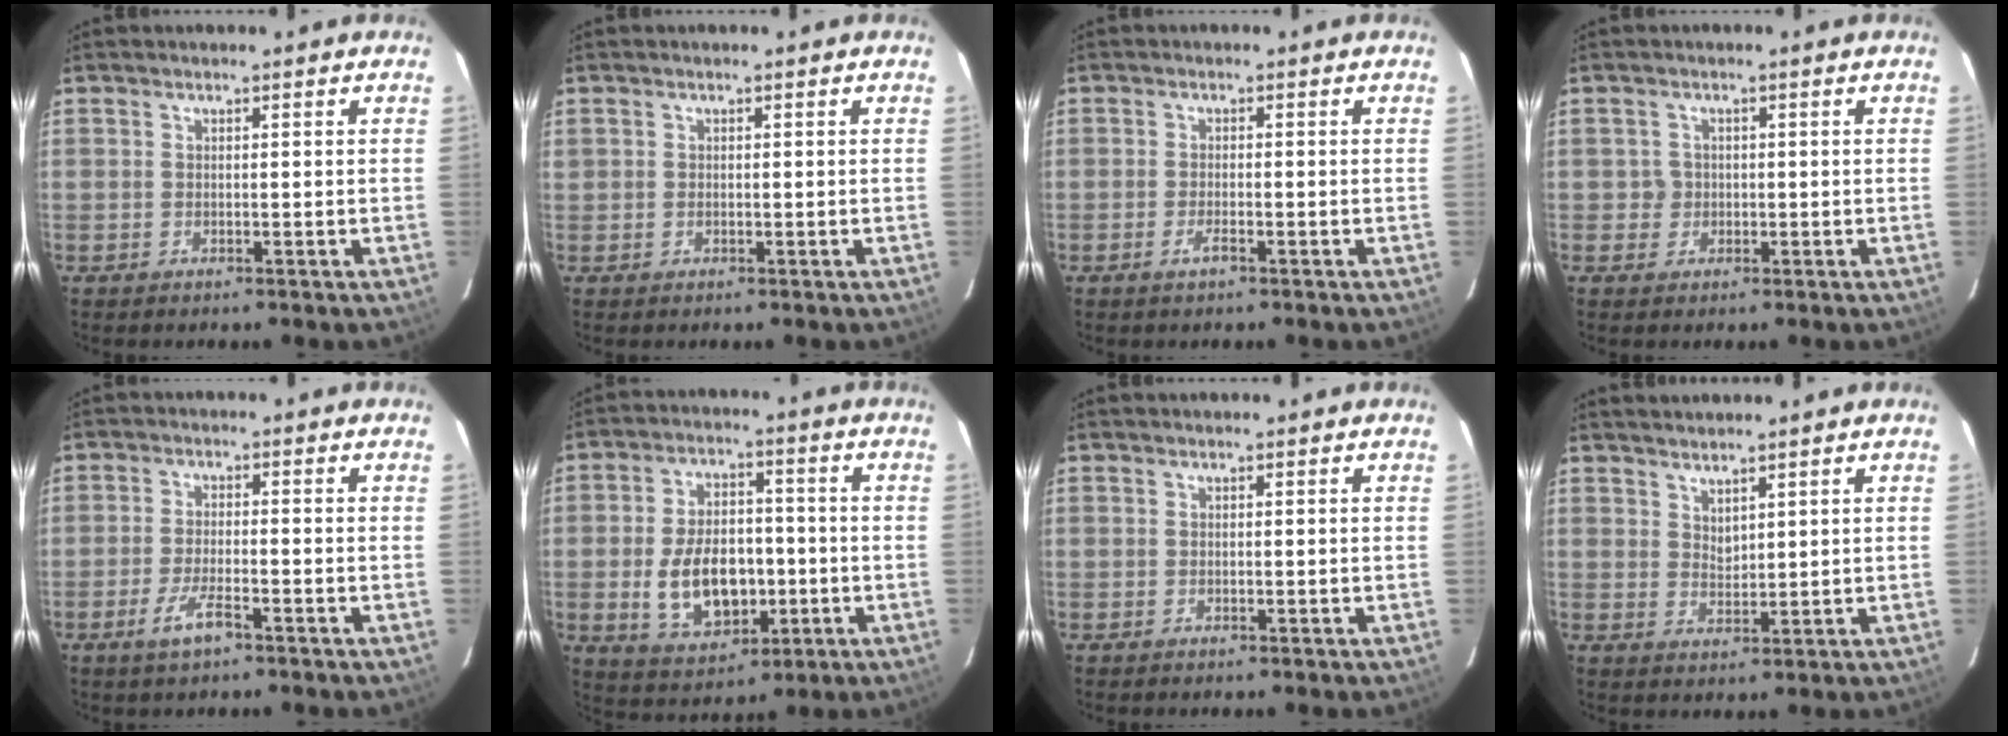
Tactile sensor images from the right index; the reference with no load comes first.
{"total": 0.6, "force": [-0.1, 0.5, 0.2], "torque": [-0.002, 0.000, -0.002]}
{"total": 1.7, "force": [-1.1, 0.2, 1.3], "torque": [-0.030, -0.002, -0.022]}
{"total": 2.1, "force": [-0.3, 2.1, -0.1], "torque": [0.005, 0.009, -0.002]}
{"total": 4.7, "force": [-3.0, 0.9, 3.5], "torque": [-0.081, -0.006, -0.057]}
{"total": 13.1, "force": [-2.5, 8.1, 9.9], "torque": [-0.200, 0.005, -0.024]}
{"total": 0.0}
{"total": 3.3, "force": [3.0, 0.5, 1.2], "torque": [-0.018, 0.000, 0.054]}